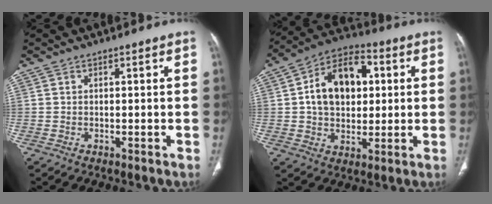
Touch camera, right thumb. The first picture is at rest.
{"total": 15.3, "force": [2.5, 10.3, 11.1], "torque": [-0.148, 0.014, 0.034]}